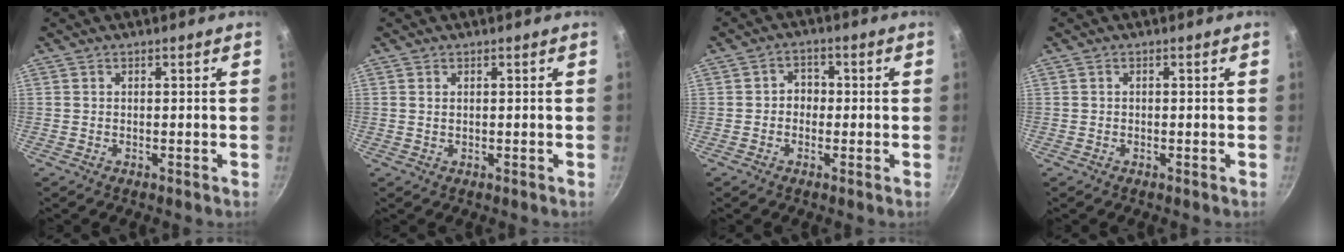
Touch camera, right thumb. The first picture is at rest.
{"total": 0.6, "force": [0.3, 0.4, 0.4], "torque": [-0.007, 0.000, 0.006]}
{"total": 3.4, "force": [-0.4, 3.0, 1.6], "torque": [-0.002, 0.008, -0.011]}
{"total": 0.0}